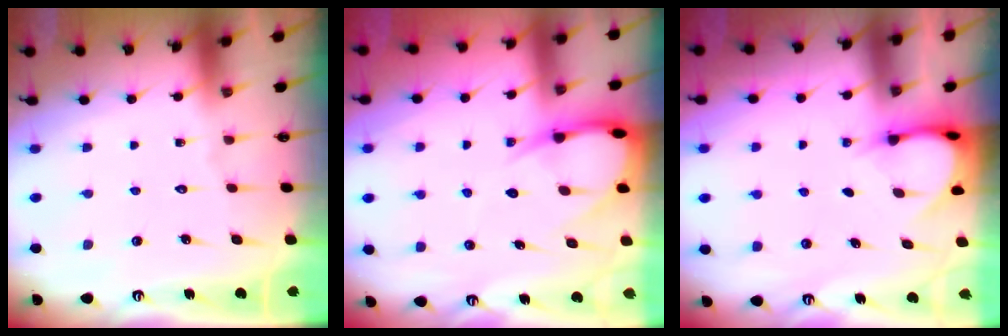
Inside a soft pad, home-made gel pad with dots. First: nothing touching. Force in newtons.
{"total": 9.1, "press": 9.1, "slide": 1.0}
{"total": 3.9, "press": 3.9, "slide": 0.3}